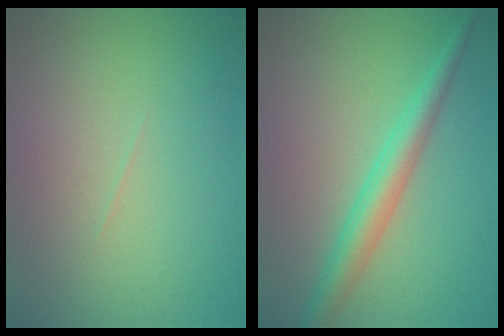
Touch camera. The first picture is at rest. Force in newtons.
{"total": 3.4, "press": 3.4, "slide": 0.2}